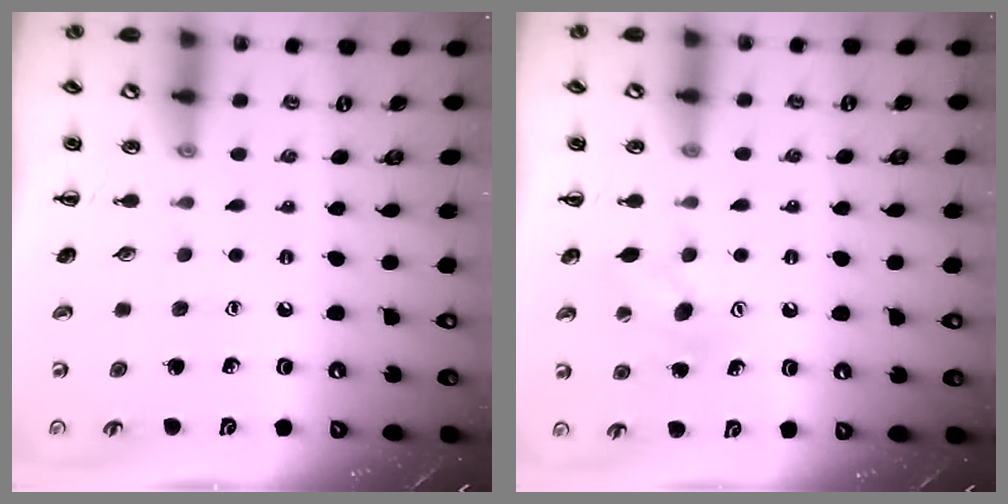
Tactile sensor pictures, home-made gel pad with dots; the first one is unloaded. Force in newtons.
{"total": 8.5, "press": 8.4, "slide": 1.5}